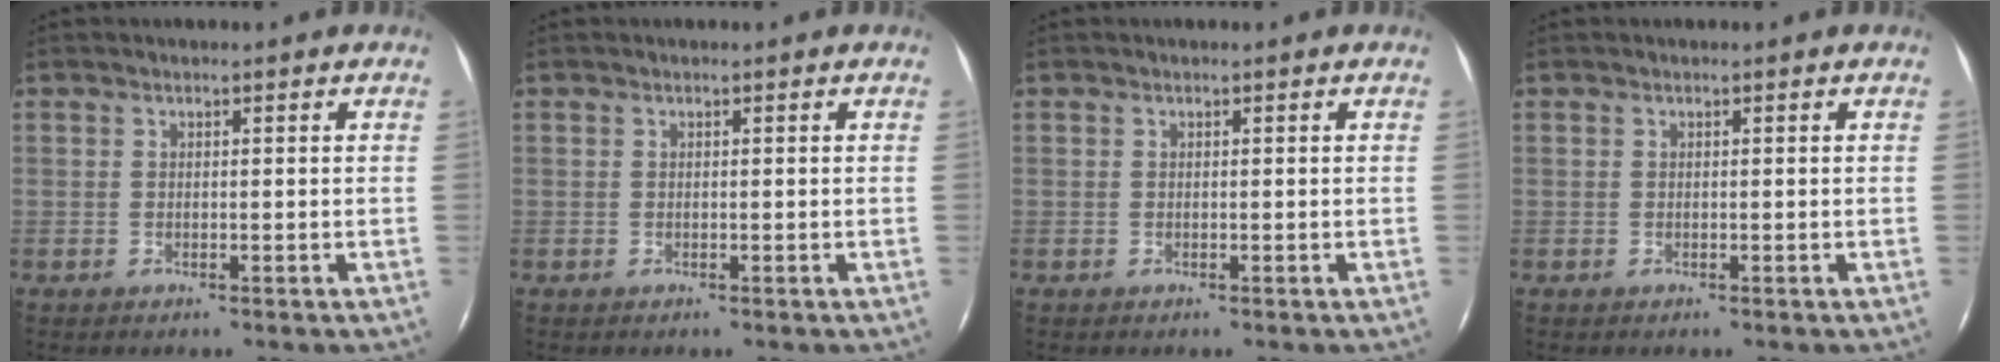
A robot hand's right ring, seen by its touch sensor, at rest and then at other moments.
{"total": 0.0}
{"total": 0.0}
{"total": 0.0}